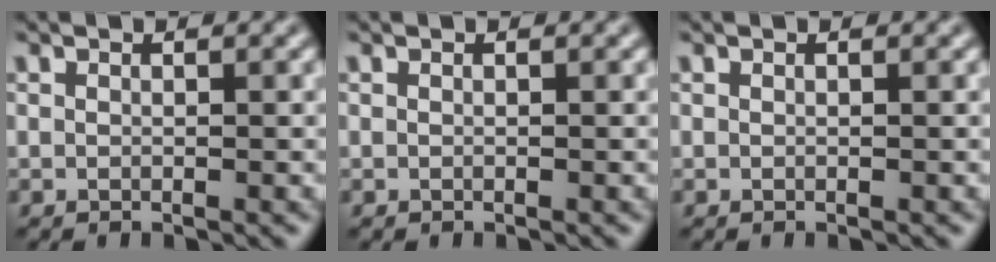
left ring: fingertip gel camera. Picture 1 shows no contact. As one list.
[{"total": 0.0}, {"total": 0.0}]